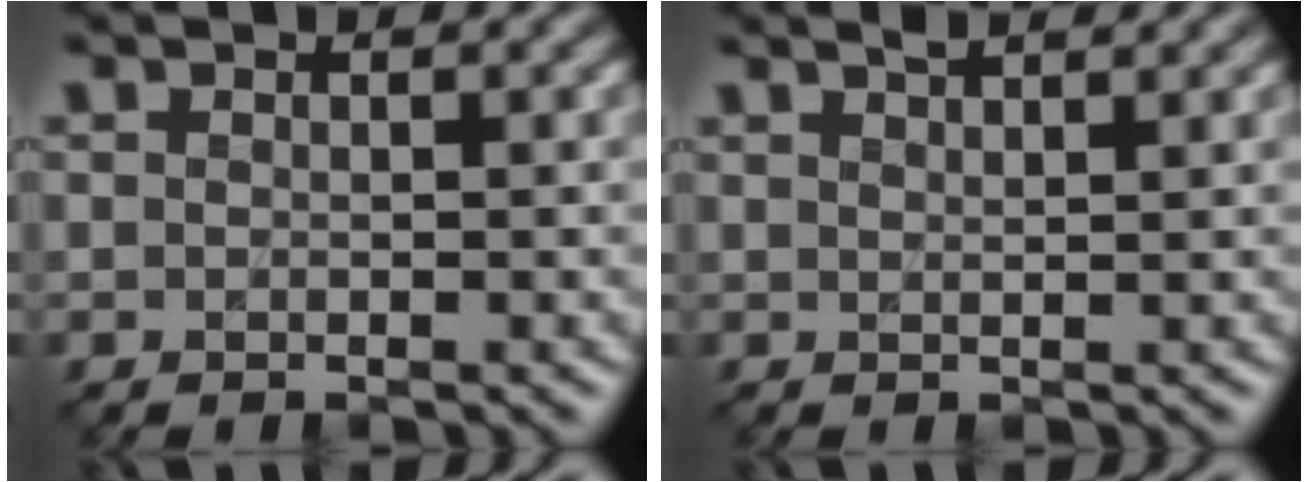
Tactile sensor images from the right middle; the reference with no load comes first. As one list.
[{"total": 2.4, "force": [1.9, 0.8, 1.3], "torque": [0.003, 0.010, 0.008]}]